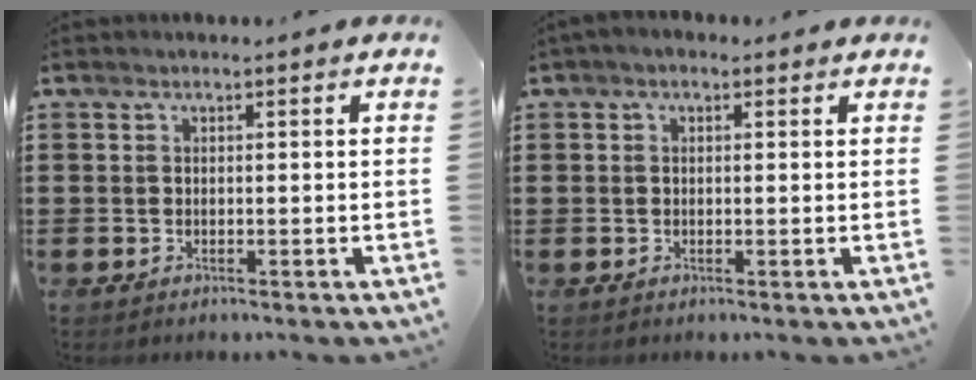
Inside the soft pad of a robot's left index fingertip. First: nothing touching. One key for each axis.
{"total": 1.1, "fx": 0.2, "fy": 0.8, "fz": 0.7, "tx": -0.015, "ty": 0.008, "tz": 0.002}